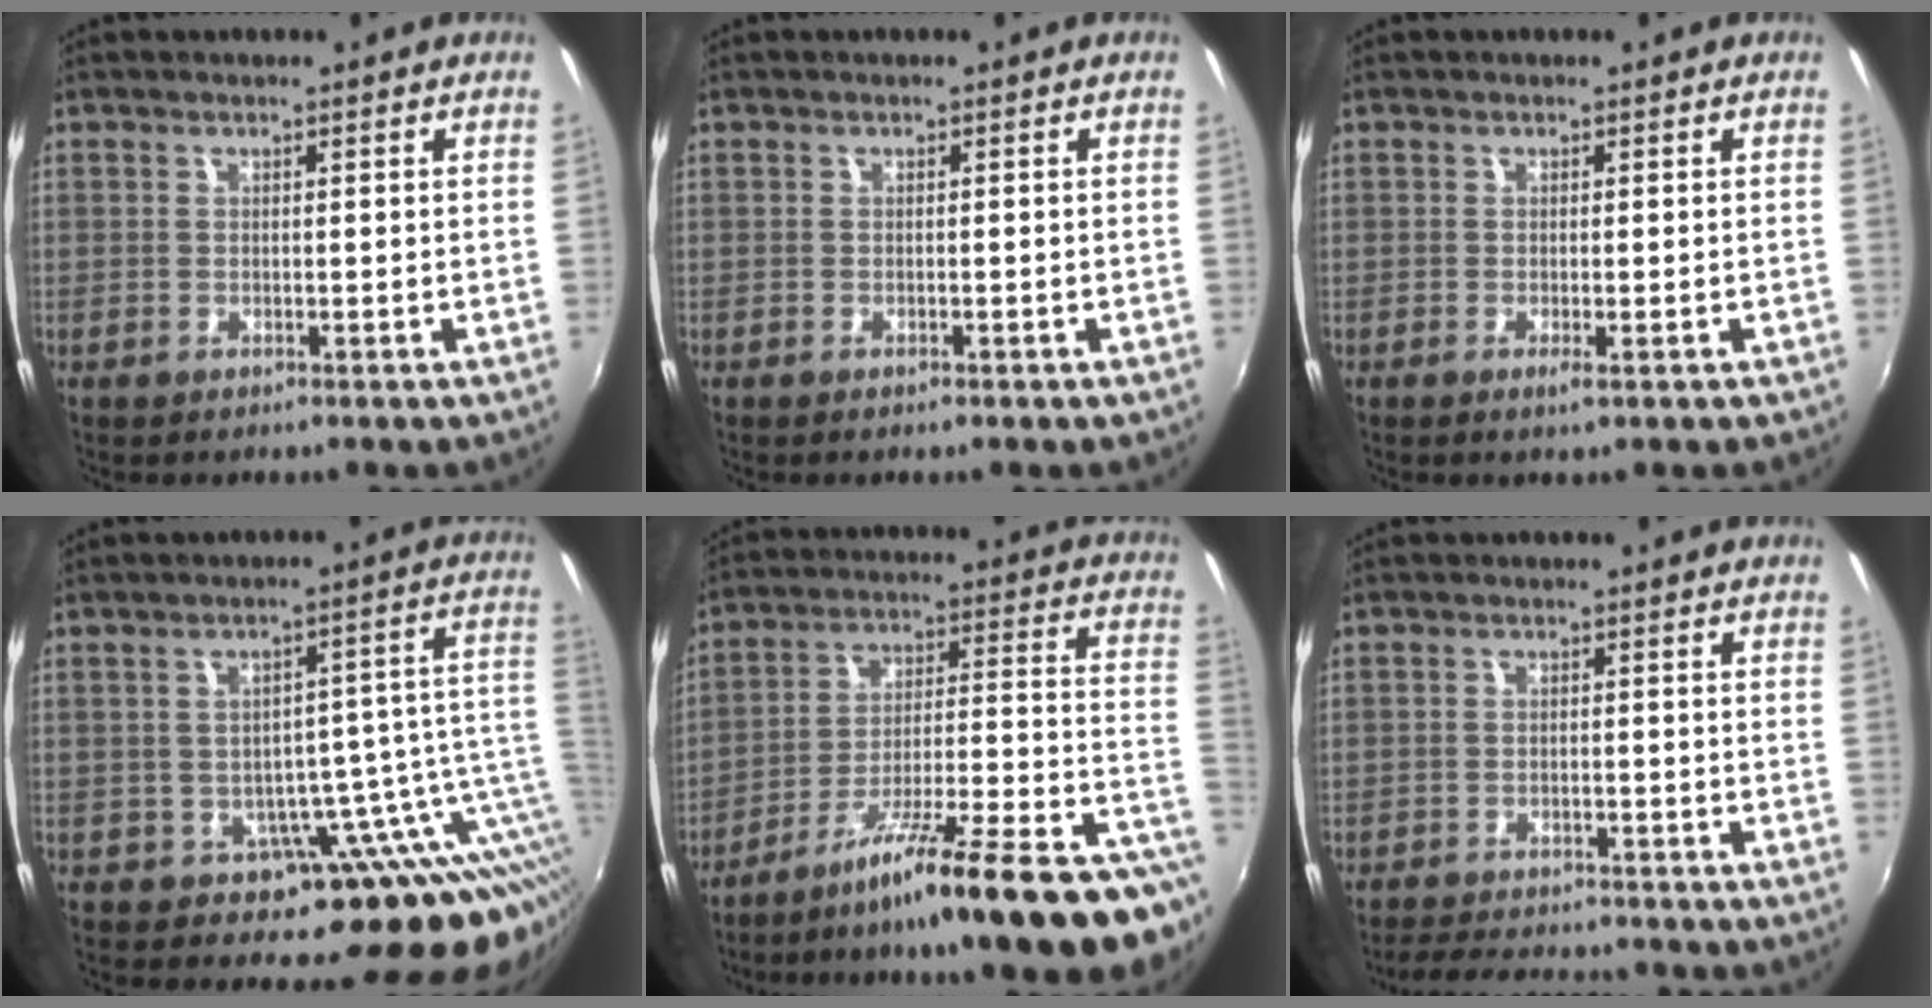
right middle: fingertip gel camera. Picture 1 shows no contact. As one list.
[{"total": 0.8, "force": [-0.6, 0.4, 0.4], "torque": [-0.008, -0.002, -0.009]}, {"total": 1.4, "force": [-0.6, 0.1, 1.2], "torque": [-0.023, -0.004, -0.008]}, {"total": 14.6, "force": [-4.5, 8.7, 10.9], "torque": [-0.132, -0.002, -0.048]}, {"total": 23.2, "force": [-14.4, 1.5, 18.2], "torque": [-0.226, -0.026, -0.215]}, {"total": 8.8, "force": [-8.1, 2.0, 2.8], "torque": [-0.076, -0.005, -0.122]}]